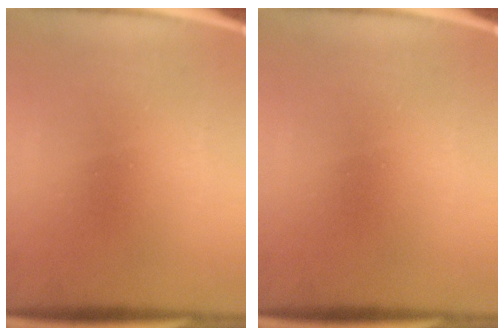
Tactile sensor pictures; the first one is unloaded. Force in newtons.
{"total": 0.0}